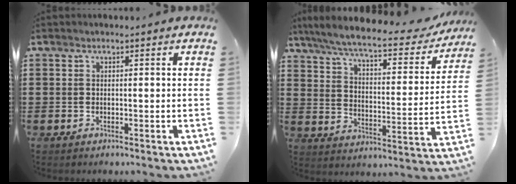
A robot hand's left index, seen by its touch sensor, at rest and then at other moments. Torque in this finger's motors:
{"motor_torque": [1.26, -0.88, 1.05, 0.21]}